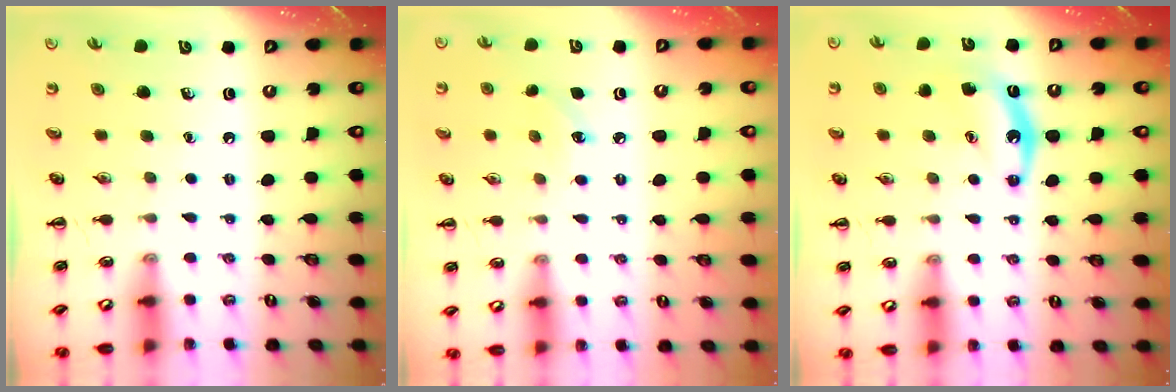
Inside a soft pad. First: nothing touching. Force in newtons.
{"total": 6.1, "press": 5.9, "slide": 1.7}
{"total": 7.0, "press": 6.9, "slide": 1.3}